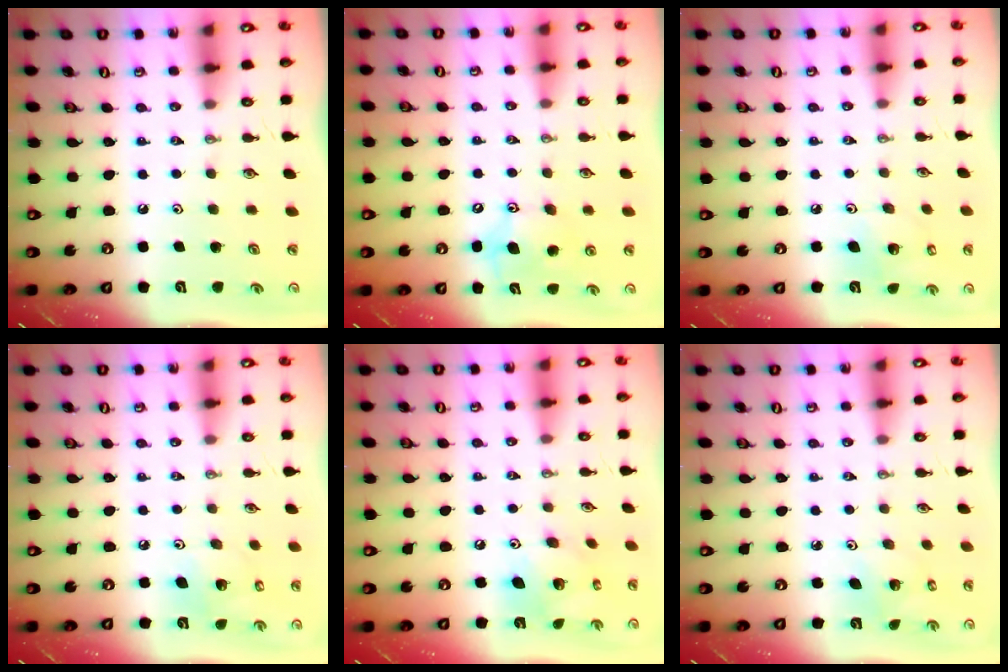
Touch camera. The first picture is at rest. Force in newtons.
{"total": 9.6, "press": 9.3, "slide": 2.5}
{"total": 6.0, "press": 5.5, "slide": 2.3}
{"total": 6.4, "press": 6.3, "slide": 1.4}
{"total": 11.7, "press": 11.6, "slide": 1.0}
{"total": 3.9, "press": 3.9, "slide": 0.2}